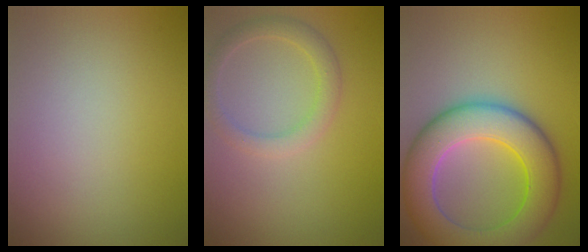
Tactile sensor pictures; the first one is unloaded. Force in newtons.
{"total": 2.5, "press": 2.5, "slide": 0.1}
{"total": 9.6, "press": 9.6, "slide": 0.5}